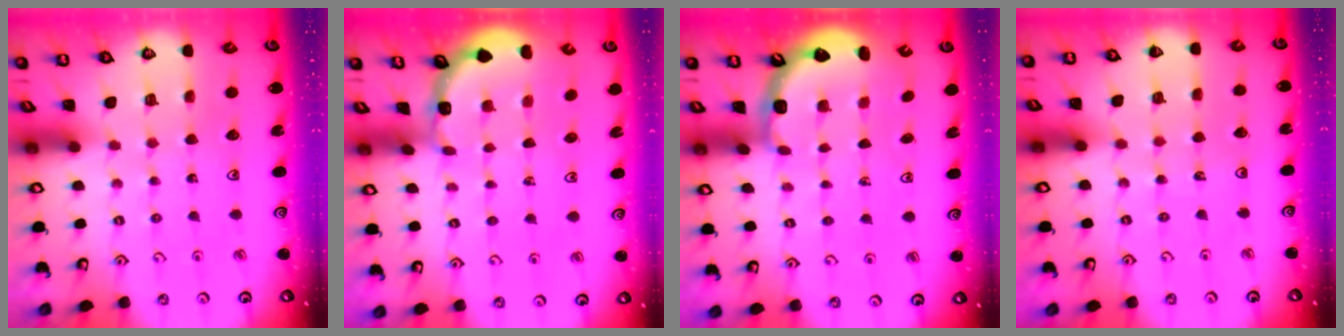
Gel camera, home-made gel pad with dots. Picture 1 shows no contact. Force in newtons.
{"total": 1.8, "press": 1.8, "slide": 0.2}
{"total": 2.5, "press": 2.2, "slide": 1.3}
{"total": 1.9, "press": 1.9, "slide": 0.2}